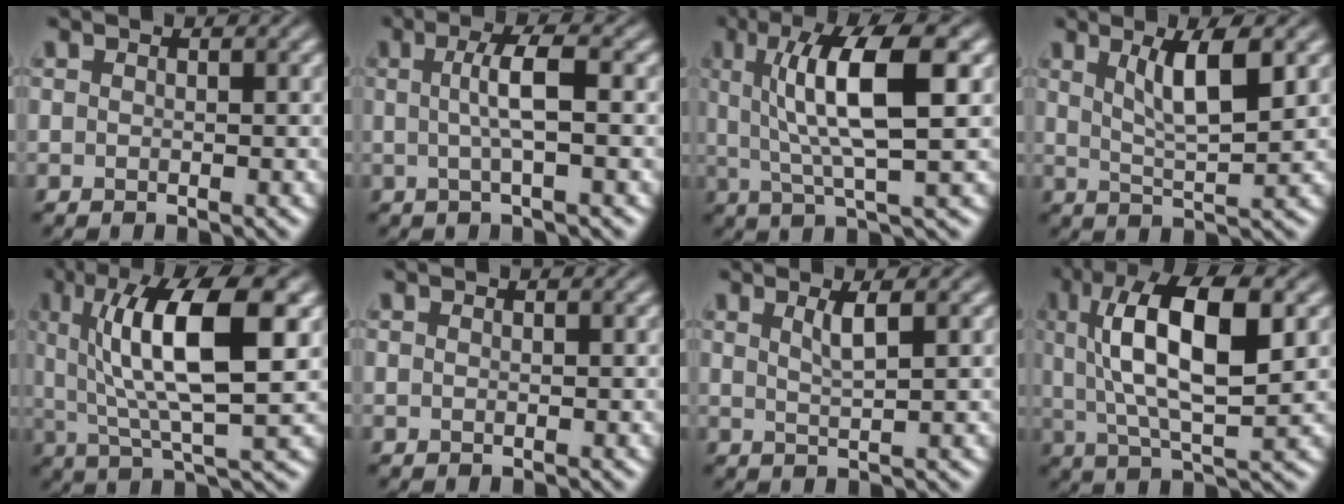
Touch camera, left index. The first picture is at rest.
{"total": 3.3, "force": [0.1, 0.6, 3.3], "torque": [-0.063, 0.005, 0.000]}
{"total": 8.3, "force": [1.9, 1.9, 7.9], "torque": [-0.132, 0.004, 0.035]}
{"total": 5.0, "force": [2.0, 1.1, 4.5], "torque": [-0.077, -0.004, 0.037]}
{"total": 10.1, "force": [2.6, 2.5, 9.5], "torque": [-0.152, 0.003, 0.049]}
{"total": 0.0}
{"total": 2.1, "force": [0.9, 0.5, 1.8], "torque": [-0.028, 0.001, 0.014]}
{"total": 10.5, "force": [2.4, 3.6, 9.6], "torque": [-0.170, 0.011, 0.041]}